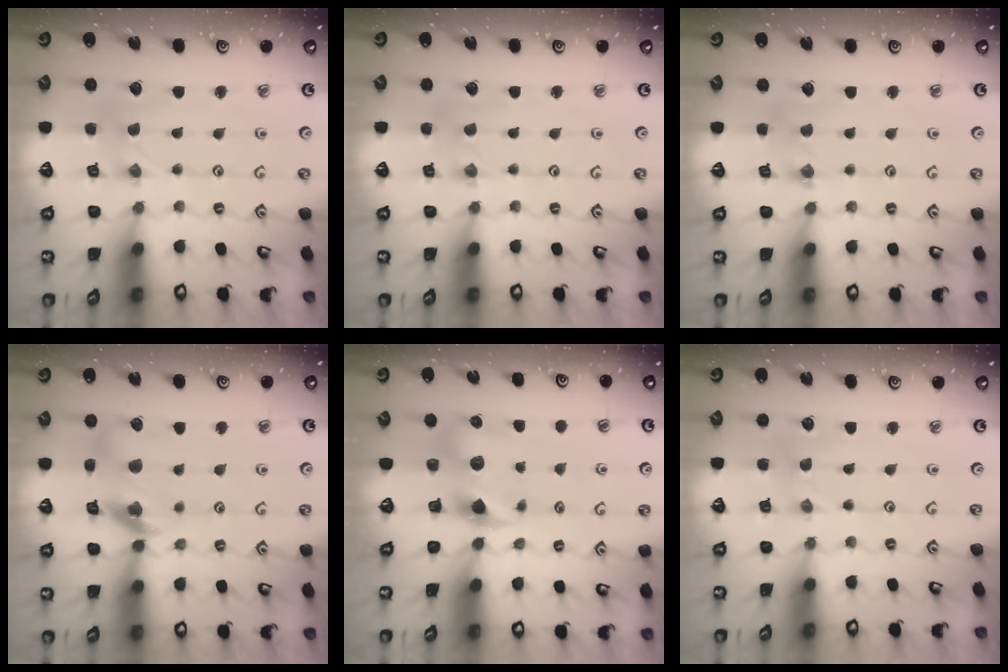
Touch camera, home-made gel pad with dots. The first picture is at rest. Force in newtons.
{"total": 1.6, "press": 1.6, "slide": 0.3}
{"total": 1.4, "press": 1.4, "slide": 0.3}
{"total": 13.8, "press": 13.7, "slide": 1.7}
{"total": 6.6, "press": 6.6, "slide": 0.7}
{"total": 0.0}